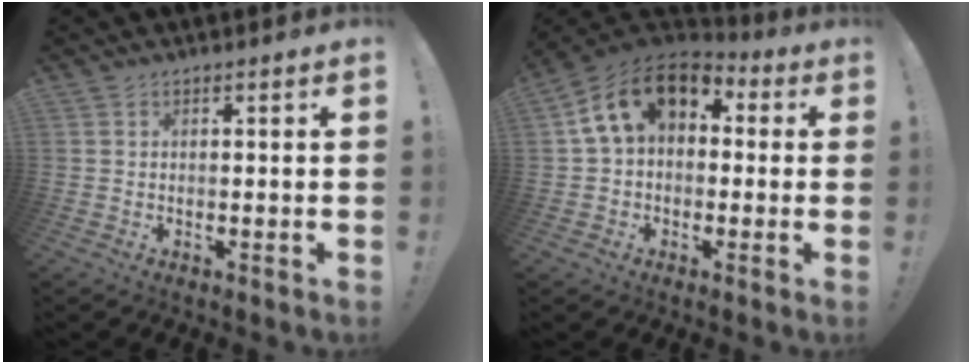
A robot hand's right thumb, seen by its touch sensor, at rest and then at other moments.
{"total": 15.1, "force": [5.1, 9.5, 10.5], "torque": [-0.178, -0.001, 0.092]}